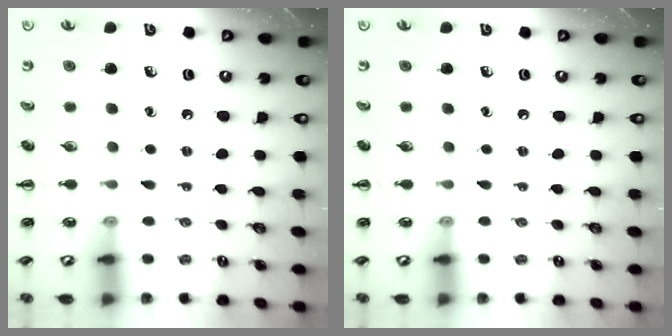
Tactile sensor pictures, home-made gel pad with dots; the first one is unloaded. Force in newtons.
{"total": 0.0}